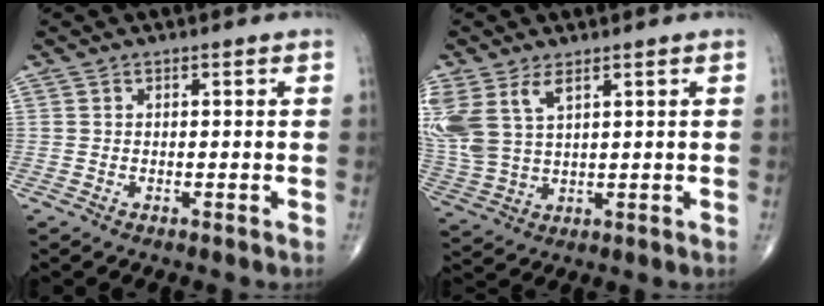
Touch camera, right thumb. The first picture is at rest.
{"total": 11.4, "force": [4.9, 6.1, 8.3], "torque": [-0.206, -0.008, 0.111]}